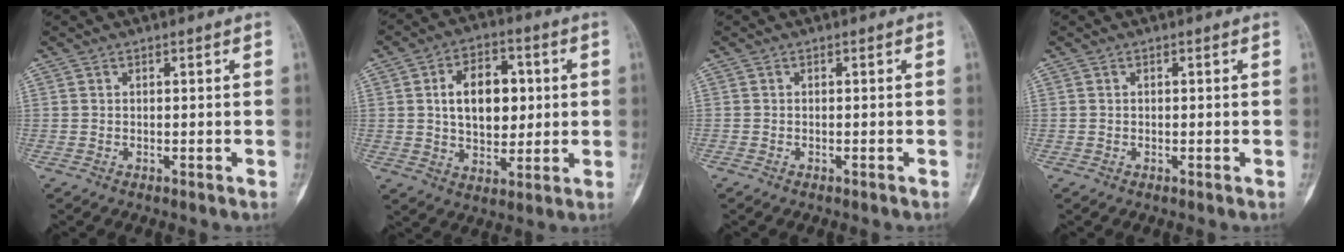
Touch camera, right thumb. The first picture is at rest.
{"total": 12.7, "force": [2.1, 8.2, 9.5], "torque": [-0.113, 0.005, 0.036]}
{"total": 0.0}
{"total": 0.0}